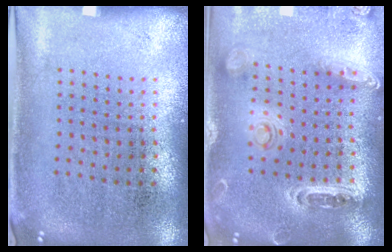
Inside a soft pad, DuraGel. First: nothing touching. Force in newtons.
{"total": 1.4, "press": 1.3, "slide": 0.2}